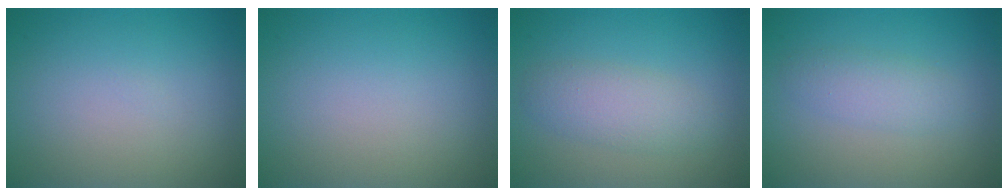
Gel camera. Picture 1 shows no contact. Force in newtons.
{"total": 0.0}
{"total": 2.0, "press": 1.9, "slide": 0.2}
{"total": 2.2, "press": 2.2, "slide": 0.2}